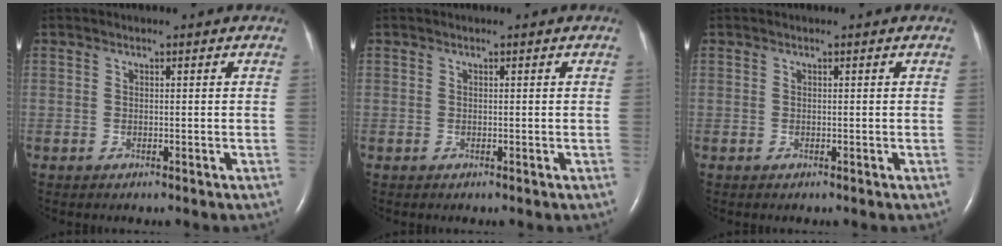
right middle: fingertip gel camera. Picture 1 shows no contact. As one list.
[{"total": 0.0}, {"total": 0.0}]